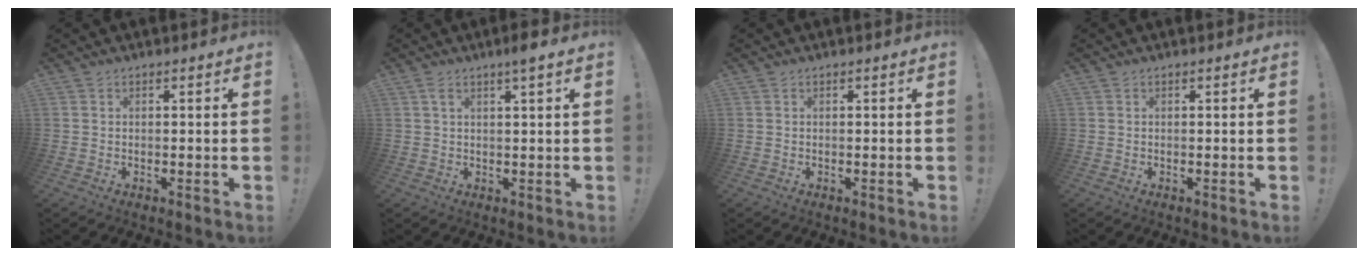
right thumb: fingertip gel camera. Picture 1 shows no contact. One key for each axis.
{"total": 3.7, "fx": 1.9, "fy": 0.0, "fz": 3.2, "tx": -0.057, "ty": -0.002, "tz": 0.028}
{"total": 0.0}
{"total": 0.0}